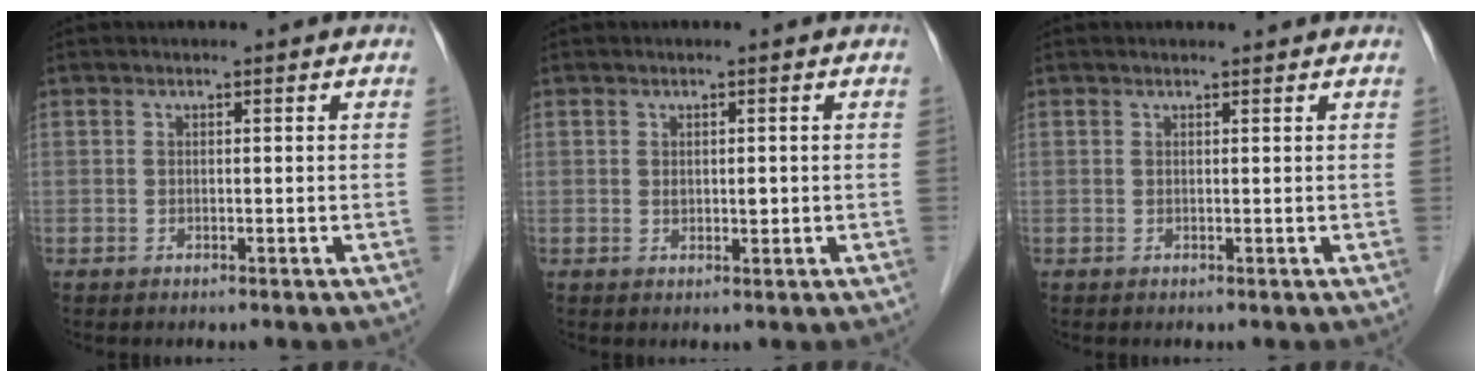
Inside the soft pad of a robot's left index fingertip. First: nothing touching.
{"total": 1.4, "force": [0.2, 0.8, 1.1], "torque": [-0.016, -0.001, 0.004]}
{"total": 2.3, "force": [2.2, 0.3, 0.6], "torque": [-0.012, 0.016, 0.027]}